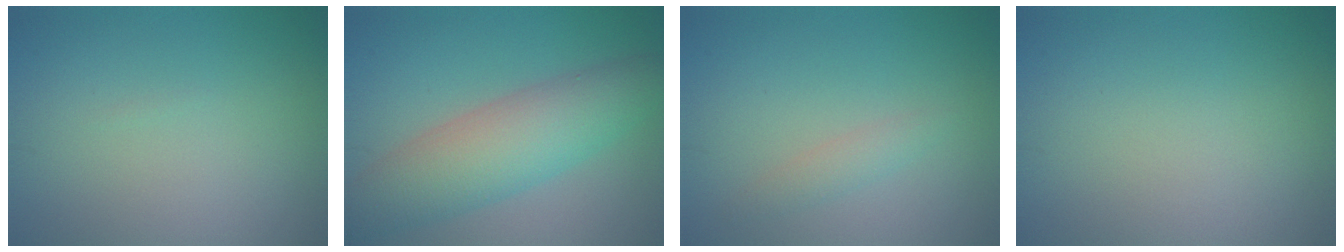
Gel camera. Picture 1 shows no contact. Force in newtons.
{"total": 6.8, "press": 6.8, "slide": 0.2}
{"total": 1.3, "press": 1.3, "slide": 0.0}
{"total": 0.0}